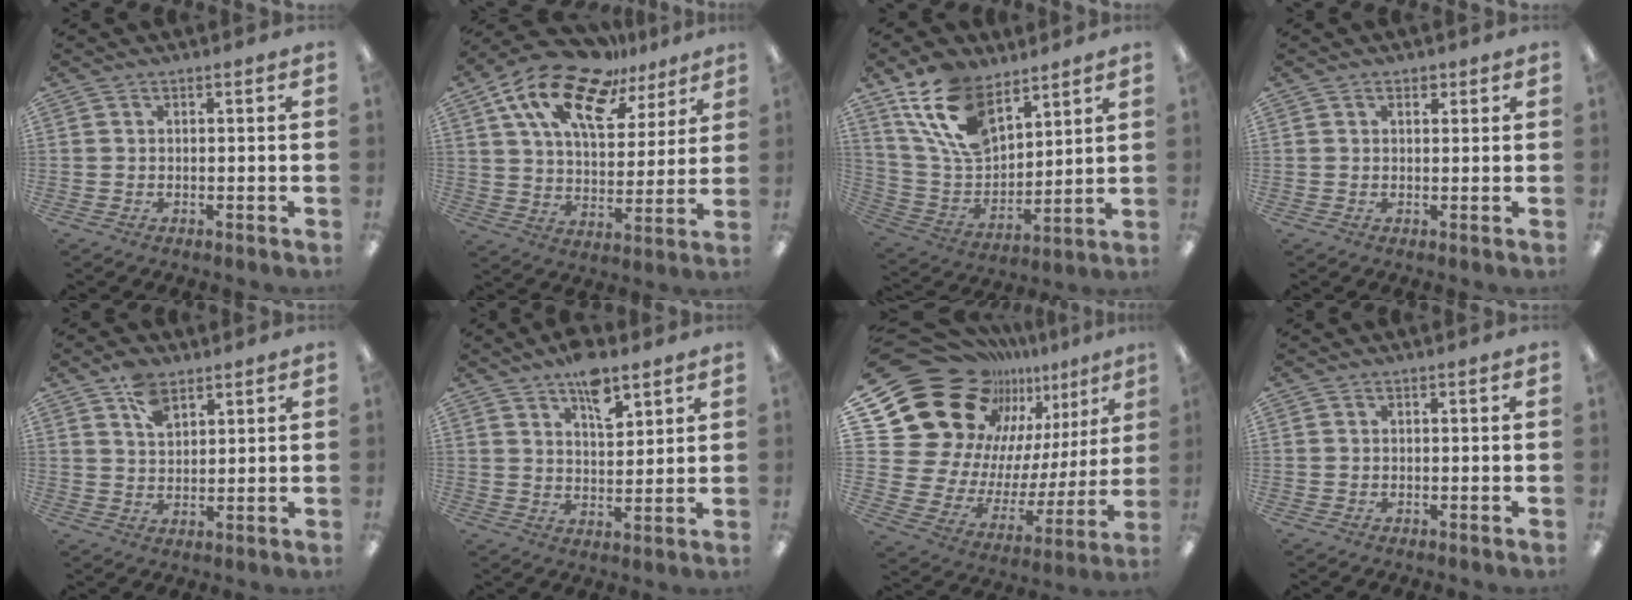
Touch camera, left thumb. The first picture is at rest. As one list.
[{"total": 18.8, "force": [12.3, 9.0, 11.0], "torque": [-0.211, -0.064, 0.219]}, {"total": 16.9, "force": [10.4, 9.2, 9.7], "torque": [-0.203, -0.036, 0.197]}, {"total": 1.7, "force": [0.9, 1.1, 0.9], "torque": [-0.011, -0.001, 0.015]}, {"total": 6.4, "force": [4.2, 3.5, 3.4], "torque": [-0.063, -0.010, 0.077]}, {"total": 8.6, "force": [6.0, 3.7, 4.9], "torque": [-0.065, -0.035, 0.102]}, {"total": 24.5, "force": [16.9, 15.0, 9.4], "torque": [-0.151, -0.137, 0.335]}, {"total": 0.0}]